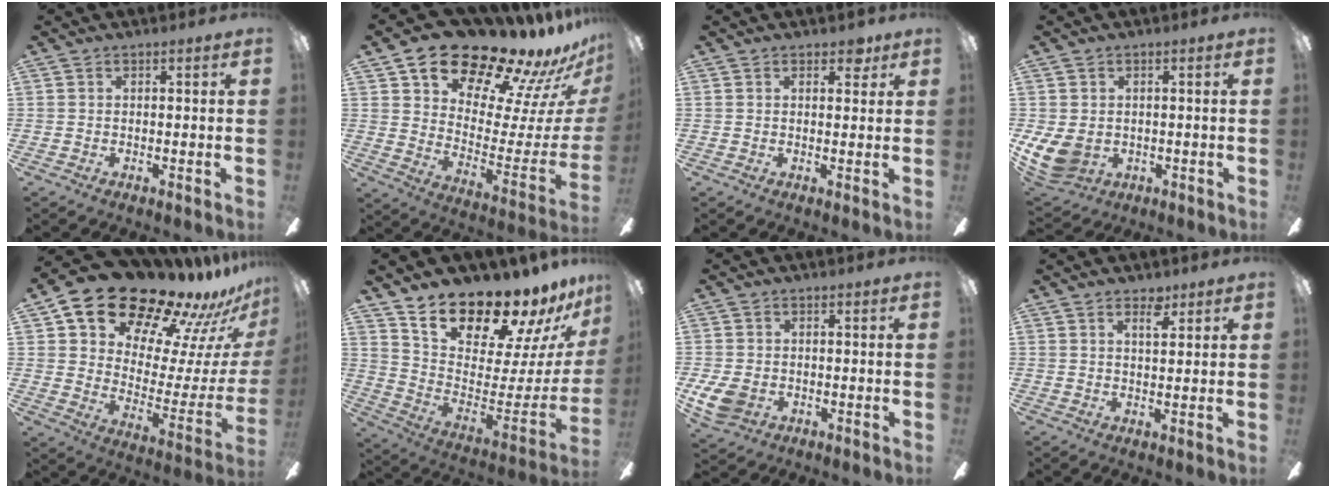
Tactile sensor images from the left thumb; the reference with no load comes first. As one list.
[{"total": 21.4, "force": [17.2, 8.1, 9.9], "torque": [-0.136, -0.136, 0.290]}, {"total": 3.1, "force": [1.9, 1.6, 1.8], "torque": [-0.006, -0.008, 0.027]}, {"total": 7.9, "force": [-0.8, 6.2, 4.8], "torque": [-0.114, -0.003, -0.011]}, {"total": 21.4, "force": [17.8, 8.8, 8.1], "torque": [-0.129, -0.138, 0.316]}, {"total": 17.6, "force": [15.8, 5.0, 6.1], "torque": [-0.102, -0.141, 0.276]}, {"total": 6.9, "force": [-1.7, 5.2, 4.2], "torque": [-0.108, 0.005, -0.029]}, {"total": 3.6, "force": [2.5, 1.4, 2.2], "torque": [-0.026, -0.009, 0.040]}]